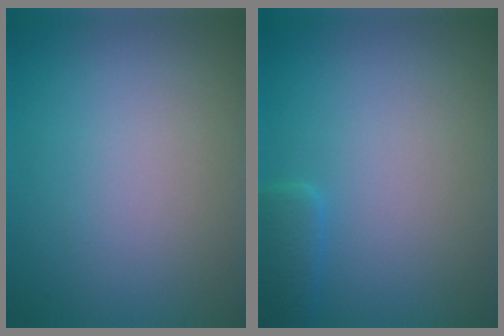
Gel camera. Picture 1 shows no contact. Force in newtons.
{"total": 1.6, "press": 1.6, "slide": 0.1}